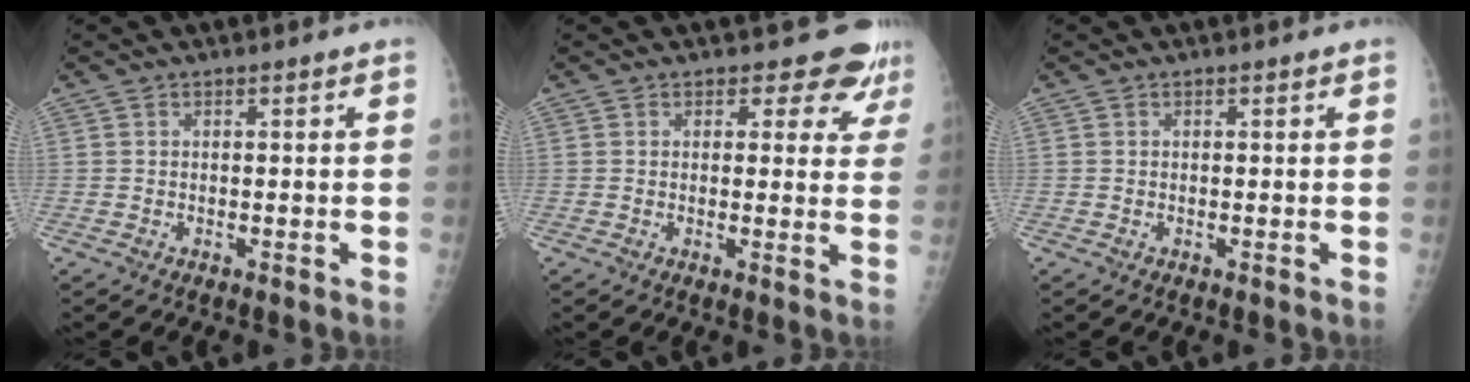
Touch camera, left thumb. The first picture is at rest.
{"total": 6.6, "force": [5.5, 3.3, 1.4], "torque": [0.025, -0.029, 0.045]}
{"total": 0.0}